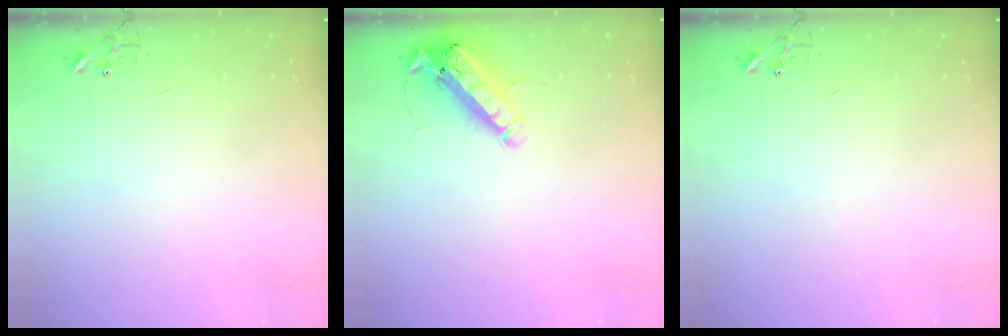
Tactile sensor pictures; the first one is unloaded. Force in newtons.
{"total": 15.2, "press": 15.0, "slide": 2.7}
{"total": 0.0}